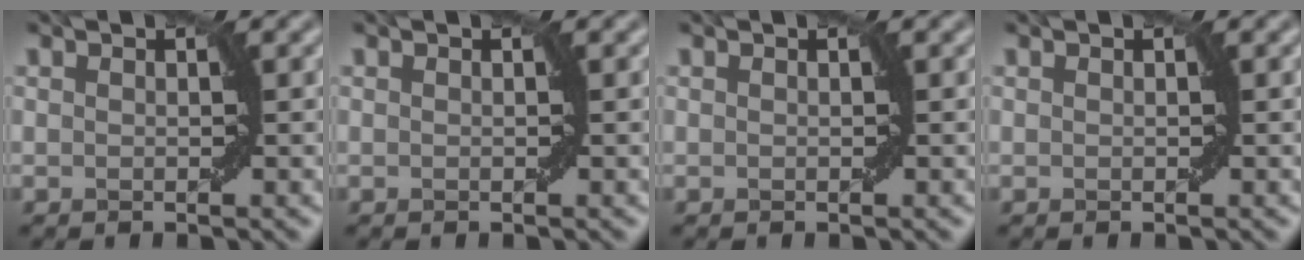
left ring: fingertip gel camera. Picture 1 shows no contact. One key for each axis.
{"total": 0.0}
{"total": 0.0}
{"total": 0.0}